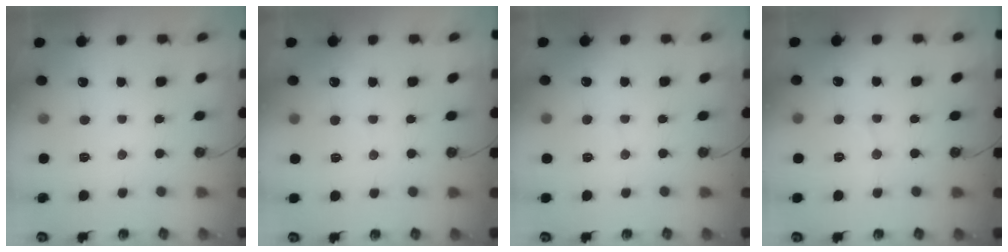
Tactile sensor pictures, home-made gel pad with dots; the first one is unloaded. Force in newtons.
{"total": 3.4, "press": 3.3, "slide": 0.8}
{"total": 2.9, "press": 2.9, "slide": 0.3}
{"total": 4.3, "press": 4.2, "slide": 0.6}